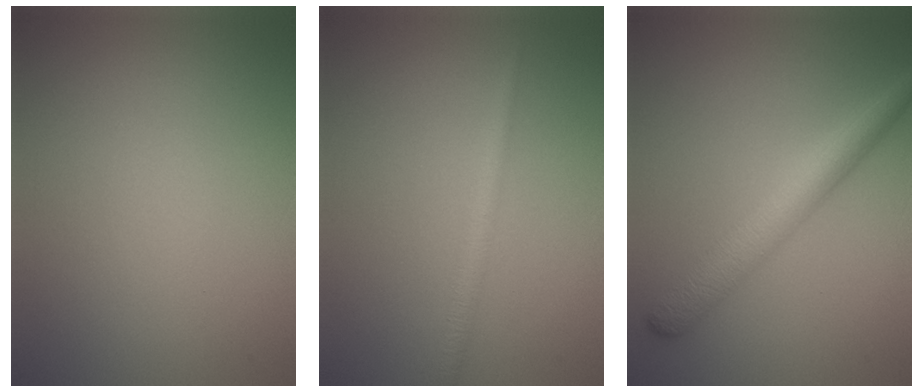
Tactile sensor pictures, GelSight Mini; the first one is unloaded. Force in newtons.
{"total": 1.7, "press": 1.7, "slide": 0.1}
{"total": 4.2, "press": 4.2, "slide": 0.0}